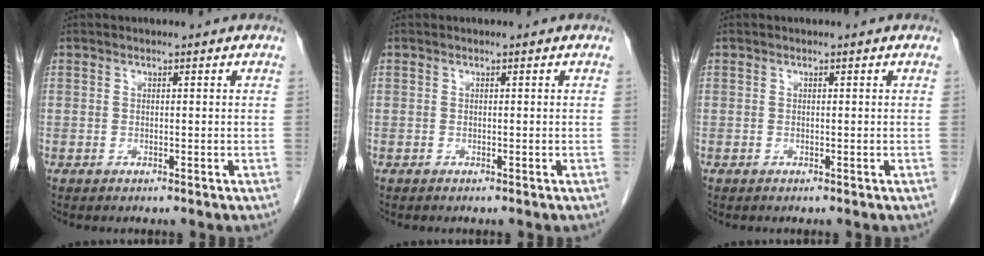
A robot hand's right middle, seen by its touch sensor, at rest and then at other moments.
{"total": 0.0}
{"total": 0.0}